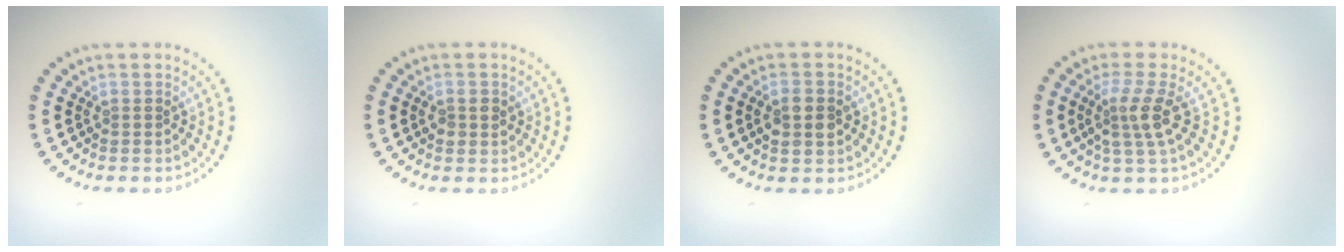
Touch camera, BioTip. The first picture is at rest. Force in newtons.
{"total": 1.5, "press": 1.5, "slide": 0.2}
{"total": 2.5, "press": 2.5, "slide": 0.2}
{"total": 3.0, "press": 2.3, "slide": 1.8}